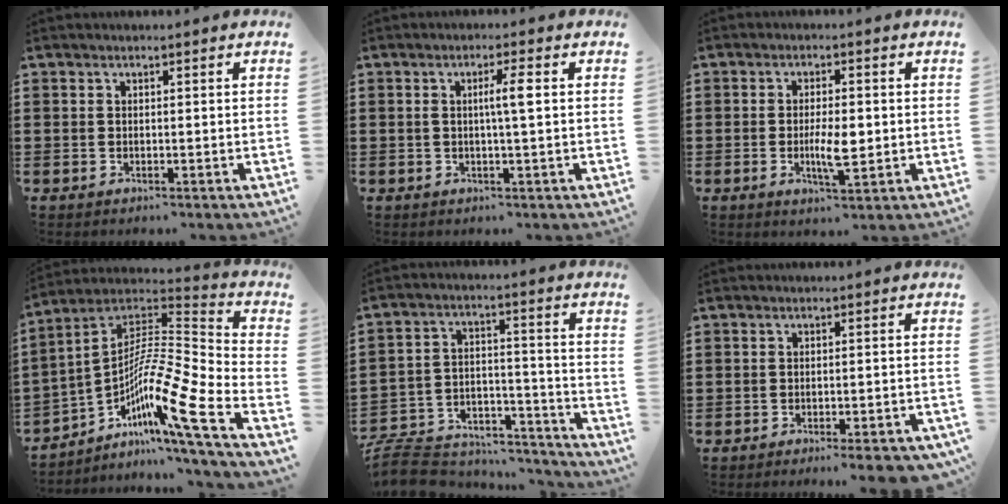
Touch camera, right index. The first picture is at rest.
{"total": 3.6, "force": [0.3, 0.0, 3.6], "torque": [-0.067, 0.000, -0.001]}
{"total": 5.2, "force": [-0.6, 1.5, 4.9], "torque": [-0.093, 0.001, -0.014]}
{"total": 13.4, "force": [-6.6, 0.7, 11.6], "torque": [-0.216, -0.032, -0.132]}
{"total": 7.8, "force": [-7.2, 2.4, 1.6], "torque": [-0.045, 0.007, -0.144]}
{"total": 3.3, "force": [-3.0, 0.1, 1.5], "torque": [-0.026, -0.003, -0.056]}